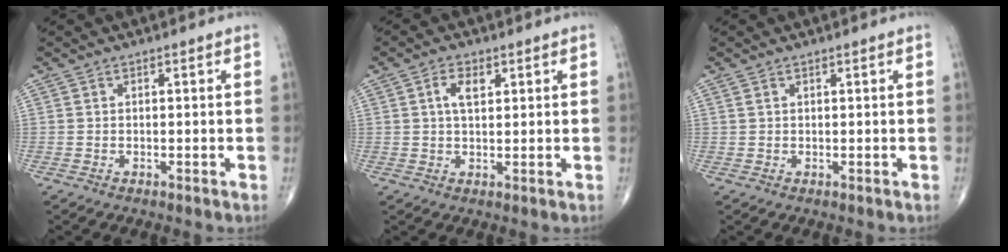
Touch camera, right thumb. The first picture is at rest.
{"total": 4.0, "force": [1.4, 2.1, 3.1], "torque": [-0.055, 0.000, 0.024]}
{"total": 0.6, "force": [0.4, 0.2, 0.3], "torque": [-0.008, 0.006, 0.011]}